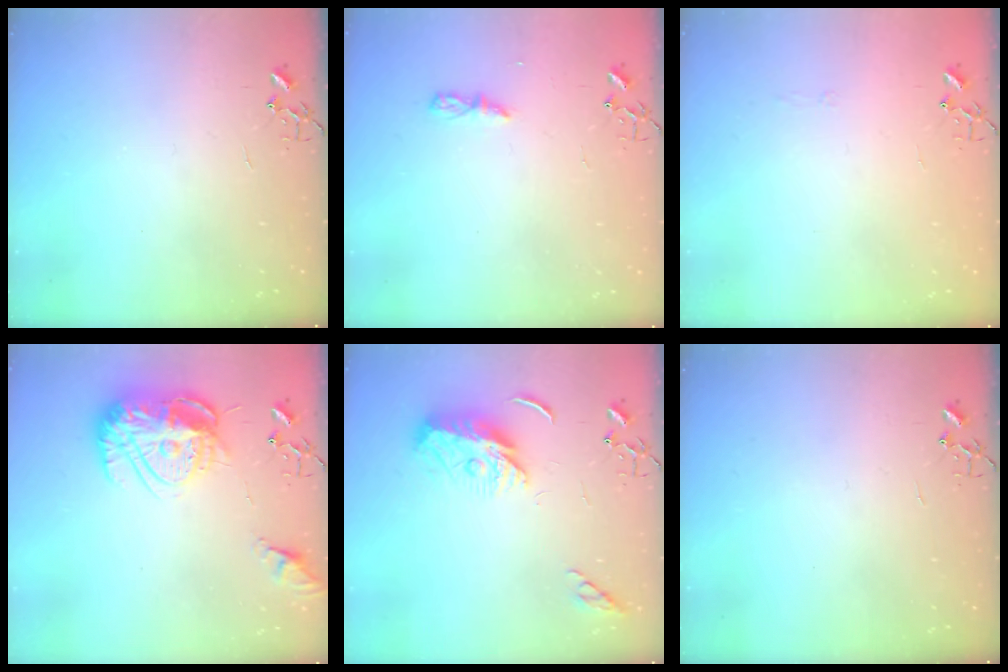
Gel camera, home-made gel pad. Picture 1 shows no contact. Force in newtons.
{"total": 3.9, "press": 3.8, "slide": 0.5}
{"total": 2.8, "press": 2.8, "slide": 0.5}
{"total": 17.2, "press": 17.1, "slide": 1.8}
{"total": 9.5, "press": 9.5, "slide": 0.4}
{"total": 0.0}